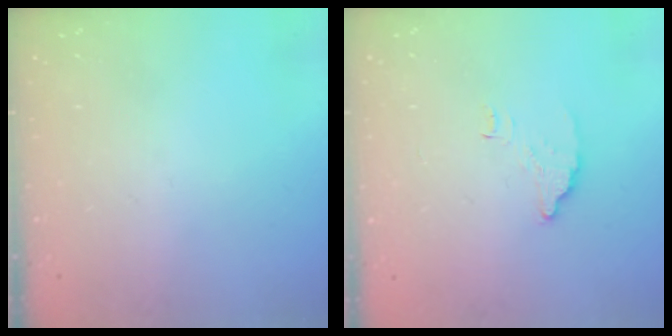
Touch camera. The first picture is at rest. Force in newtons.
{"total": 4.2, "press": 4.1, "slide": 0.3}